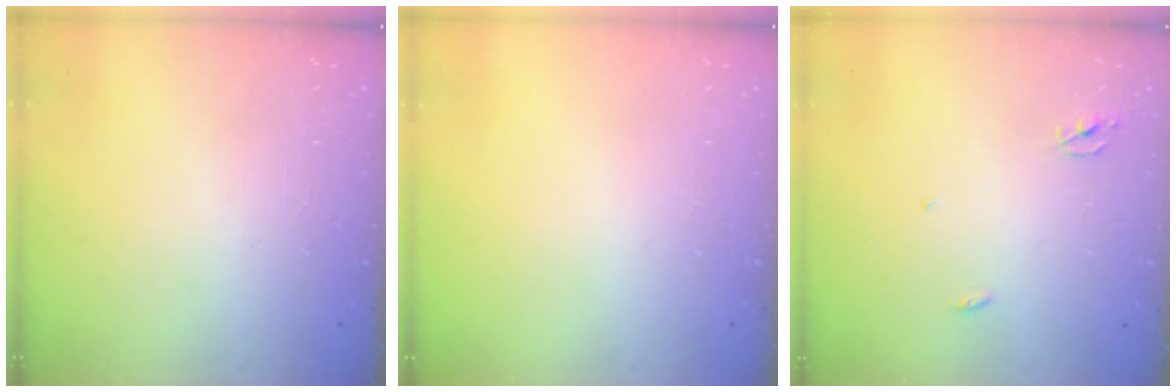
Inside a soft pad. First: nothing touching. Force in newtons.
{"total": 0.0}
{"total": 2.3, "press": 2.3, "slide": 0.1}